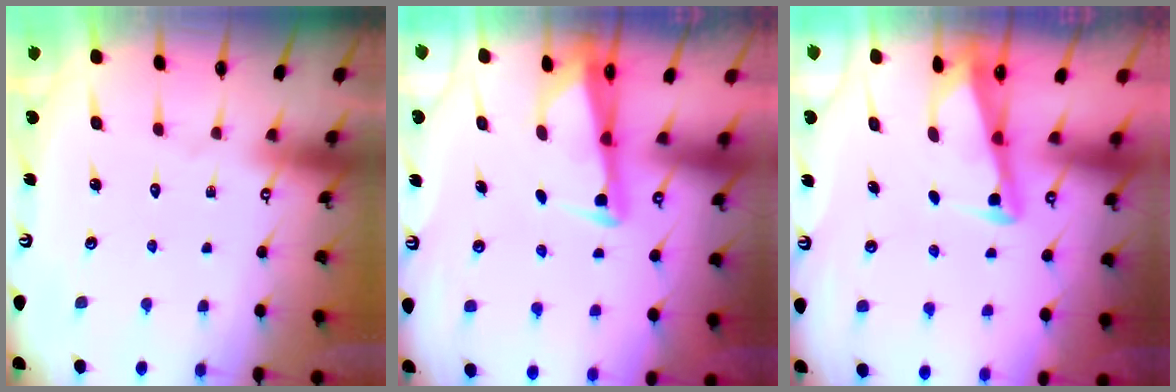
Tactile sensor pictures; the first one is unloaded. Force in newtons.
{"total": 2.4, "press": 2.4, "slide": 0.5}
{"total": 2.8, "press": 2.8, "slide": 0.3}